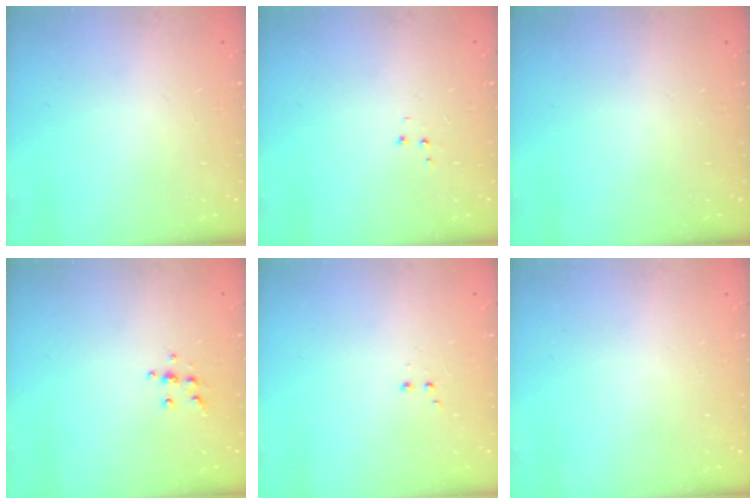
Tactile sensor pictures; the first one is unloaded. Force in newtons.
{"total": 3.4, "press": 3.3, "slide": 0.6}
{"total": 0.0}
{"total": 5.1, "press": 5.1, "slide": 0.5}
{"total": 1.9, "press": 1.8, "slide": 0.5}
{"total": 0.0}